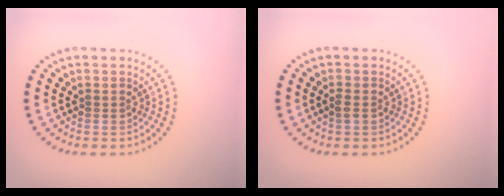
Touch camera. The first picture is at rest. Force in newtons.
{"total": 0.8, "press": 0.8, "slide": 0.3}